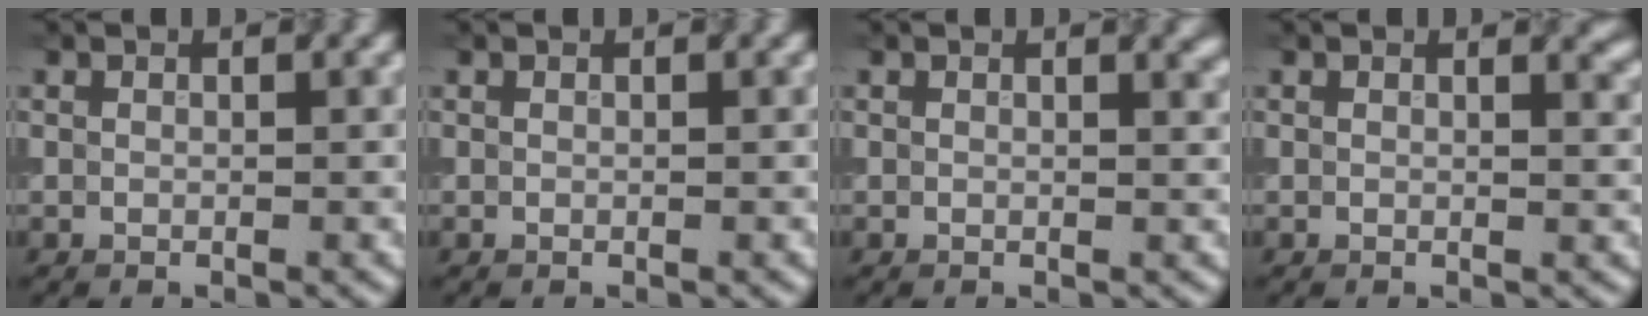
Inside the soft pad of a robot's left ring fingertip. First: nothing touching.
{"total": 0.0}
{"total": 1.3, "force": [0.9, 0.4, 0.8], "torque": [-0.002, 0.003, 0.012]}
{"total": 1.6, "force": [1.3, 0.5, 0.9], "torque": [-0.002, 0.001, 0.013]}